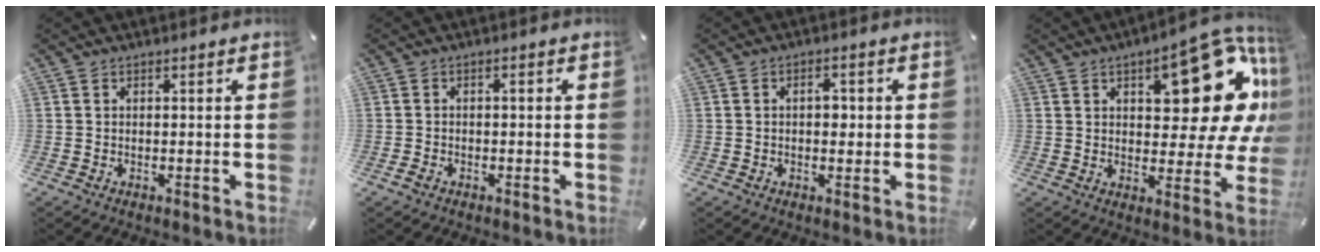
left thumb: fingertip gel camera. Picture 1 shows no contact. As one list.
[{"total": 1.5, "force": [-0.8, 1.0, 0.8], "torque": [-0.017, 0.004, -0.017]}, {"total": 2.9, "force": [0.1, 1.9, 2.2], "torque": [-0.030, 0.000, -0.003]}, {"total": 22.5, "force": [9.1, 10.9, 17.4], "torque": [-0.195, -0.071, 0.146]}]